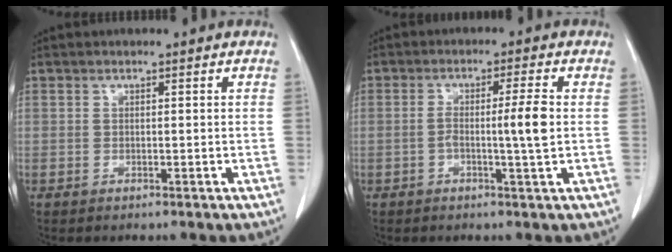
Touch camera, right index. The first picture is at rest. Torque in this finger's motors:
{"motor_torque": [0.21, 0.00, 0.15, 0.04]}